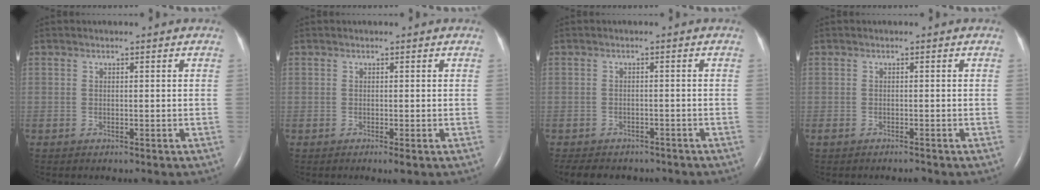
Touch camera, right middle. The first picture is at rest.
{"total": 0.9, "force": [-0.4, 0.1, 0.8], "torque": [-0.013, -0.003, -0.006]}
{"total": 9.5, "force": [-8.0, 4.0, 3.2], "torque": [-0.061, -0.003, -0.099]}
{"total": 0.9, "force": [-0.8, 0.2, 0.4], "torque": [-0.012, -0.002, -0.012]}